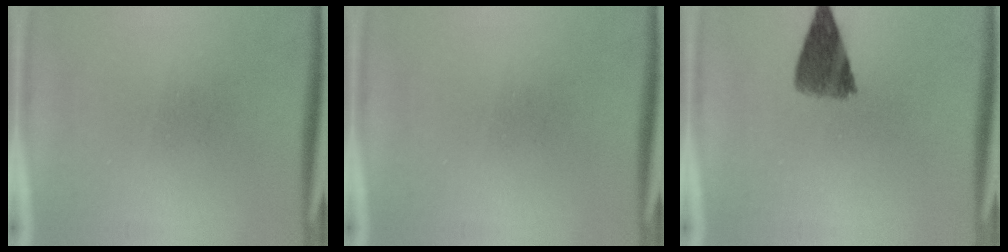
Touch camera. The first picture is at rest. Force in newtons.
{"total": 0.0}
{"total": 7.1}